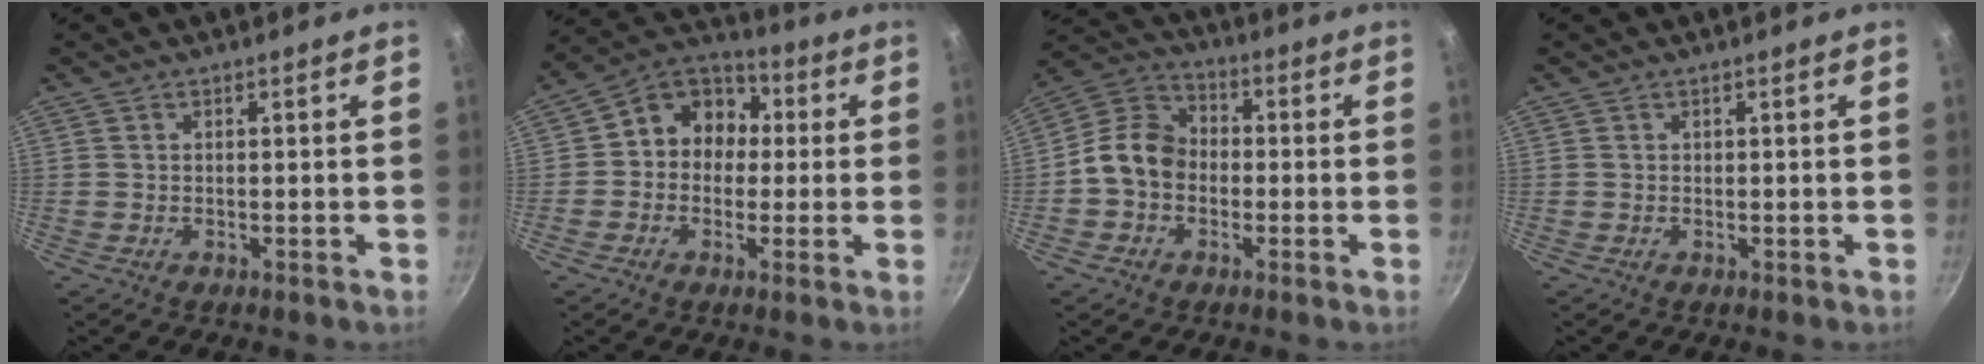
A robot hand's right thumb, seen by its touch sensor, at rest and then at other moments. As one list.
[{"total": 11.1, "force": [0.7, 9.6, 5.5], "torque": [-0.041, 0.030, -0.015]}, {"total": 10.0, "force": [-1.5, 8.1, 5.8], "torque": [-0.072, 0.033, -0.052]}, {"total": 0.0}]